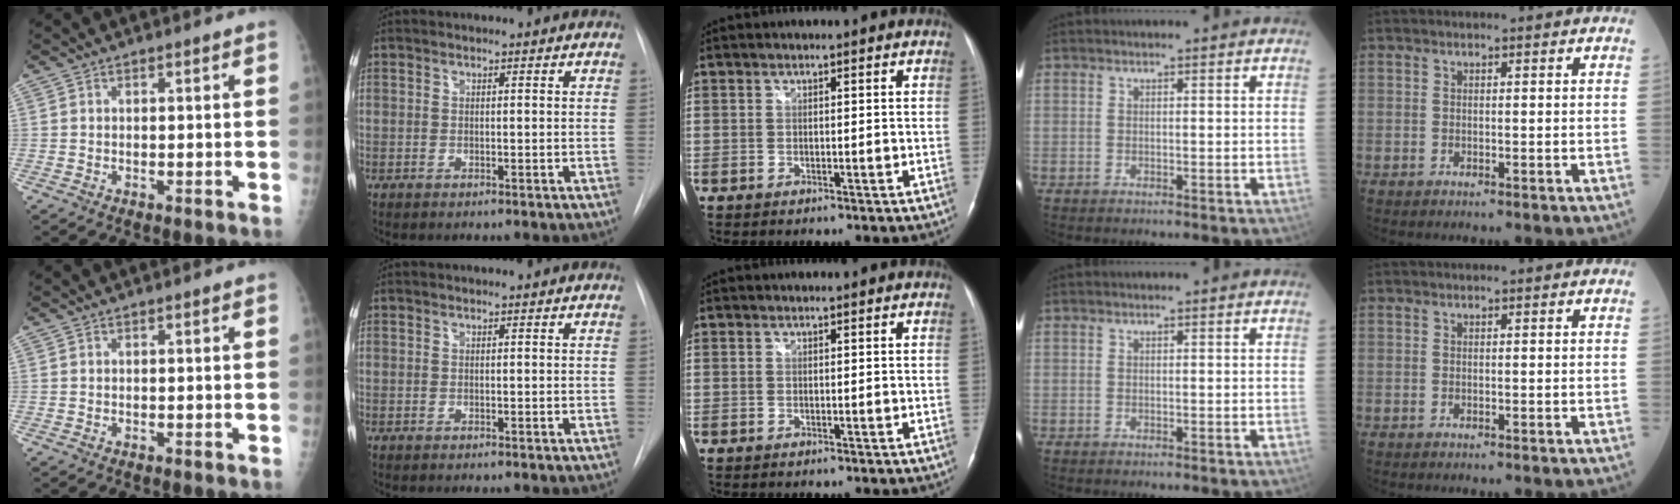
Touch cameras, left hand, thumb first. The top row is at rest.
{}